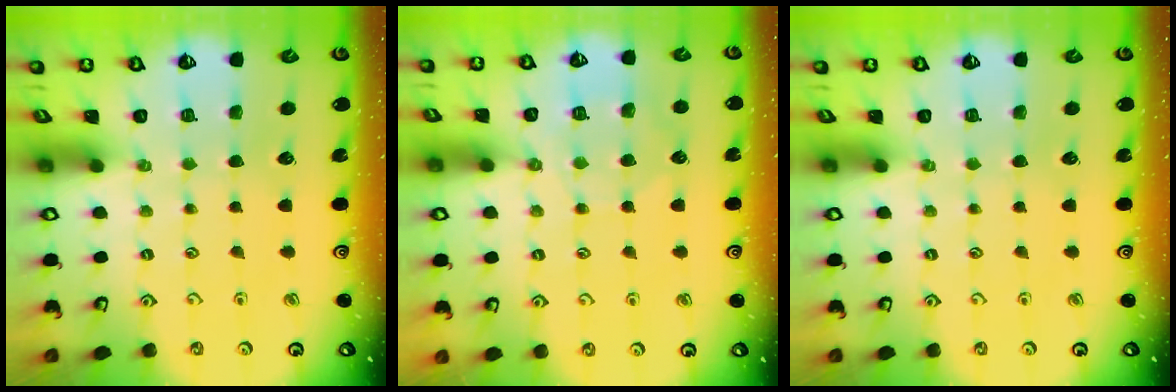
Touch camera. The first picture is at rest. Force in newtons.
{"total": 6.0, "press": 6.0, "slide": 0.9}
{"total": 0.0}